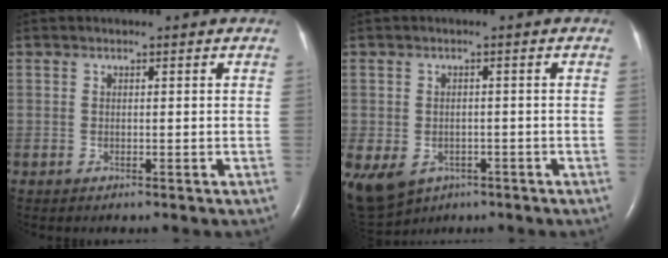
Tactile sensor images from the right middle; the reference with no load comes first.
{"total": 19.4, "force": [-8.8, 14.8, 8.9], "torque": [-0.292, -0.022, -0.121]}